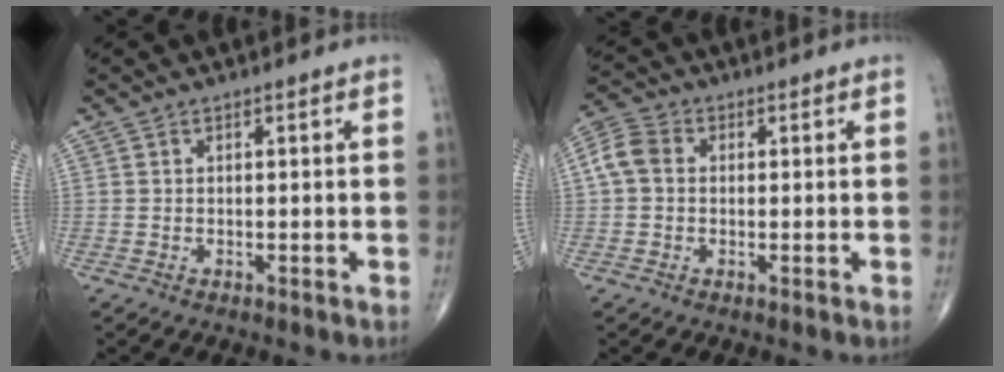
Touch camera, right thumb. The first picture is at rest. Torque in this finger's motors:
{"motor_torque": [-0.36, 0.44, 0.24, -0.20, 0.02]}